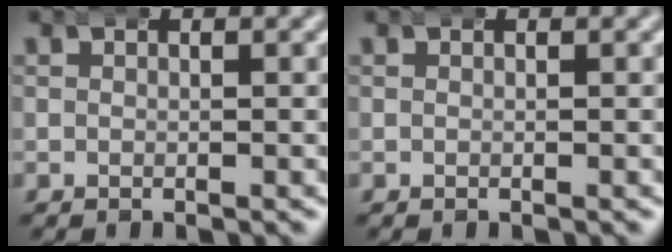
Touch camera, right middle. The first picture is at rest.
{"total": 0.0}